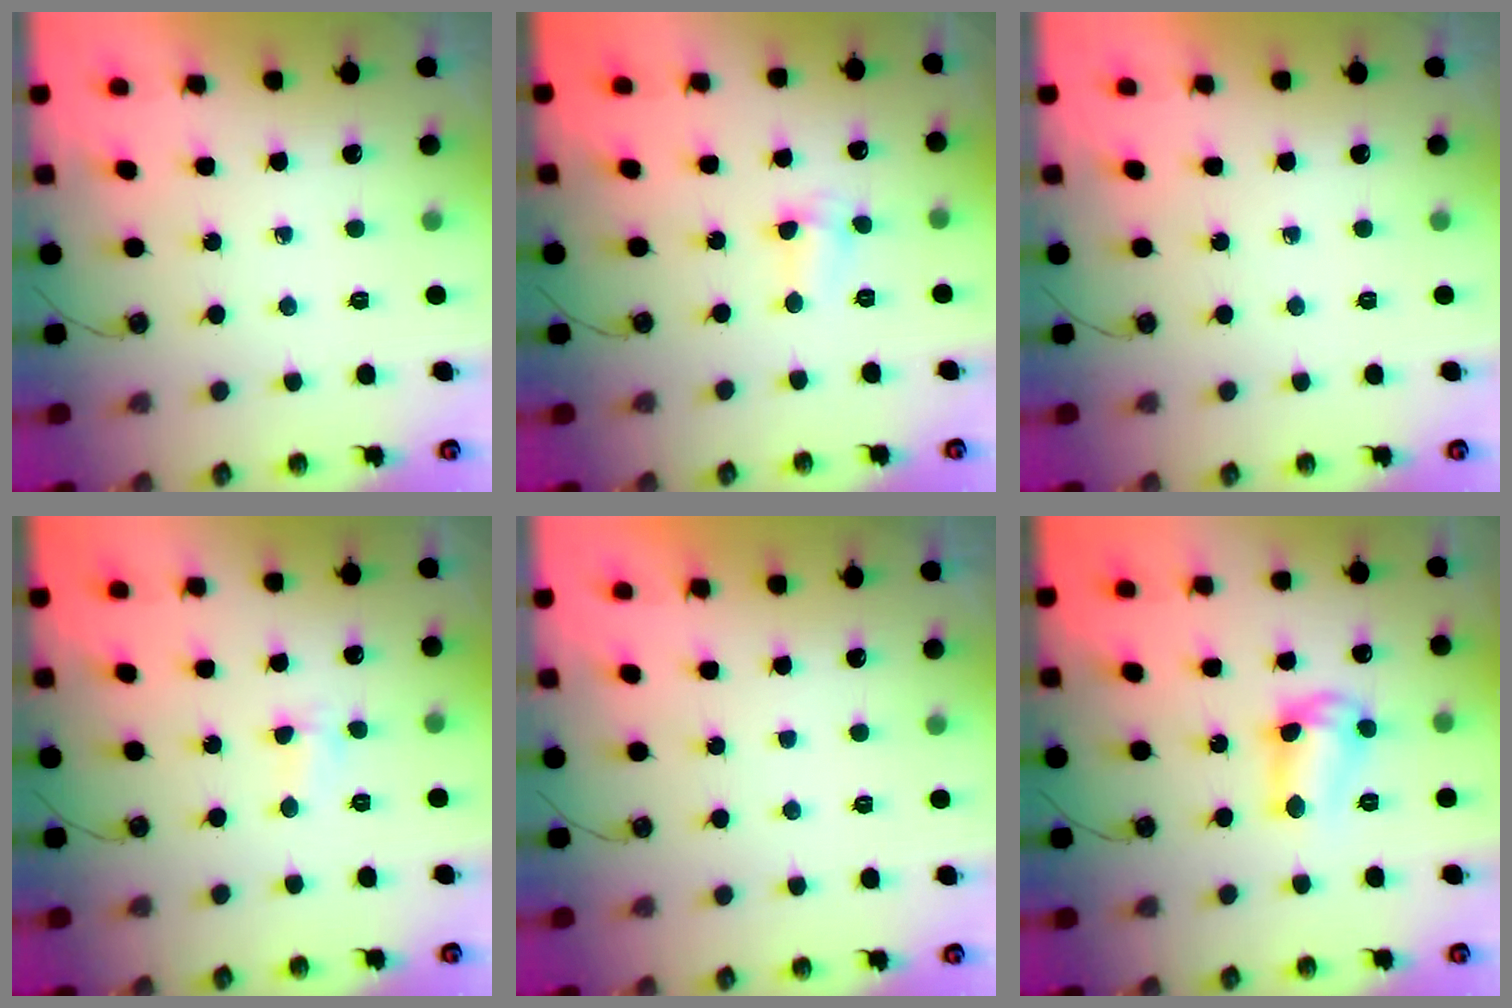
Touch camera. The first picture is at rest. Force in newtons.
{"total": 2.8, "press": 2.8, "slide": 0.5}
{"total": 0.0}
{"total": 2.5, "press": 2.1, "slide": 1.4}
{"total": 0.0}
{"total": 10.5, "press": 10.4, "slide": 0.7}